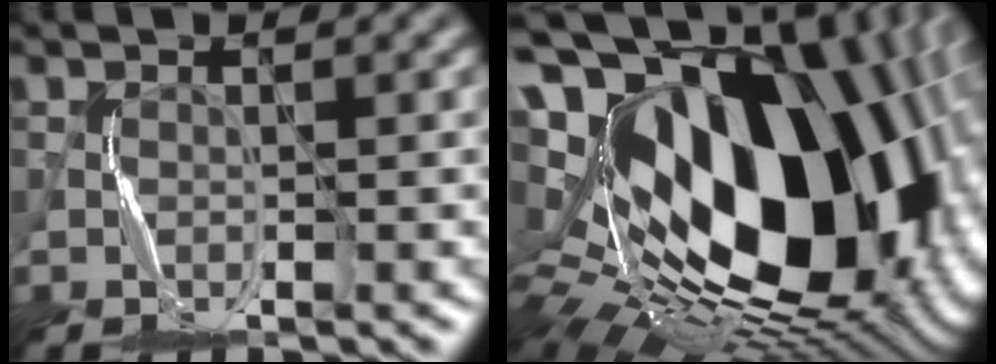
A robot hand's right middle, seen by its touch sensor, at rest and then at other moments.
{"total": 21.4, "force": [1.3, 13.5, 16.6], "torque": [-0.274, -0.020, 0.040]}